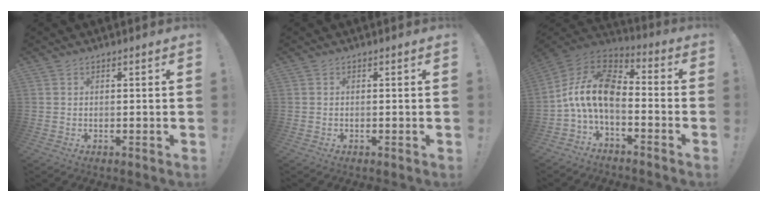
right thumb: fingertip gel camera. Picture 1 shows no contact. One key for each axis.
{"total": 0.0}
{"total": 14.8, "fx": -1.6, "fy": 8.4, "fz": 12.0, "tx": -0.230, "ty": 0.014, "tz": -0.021}